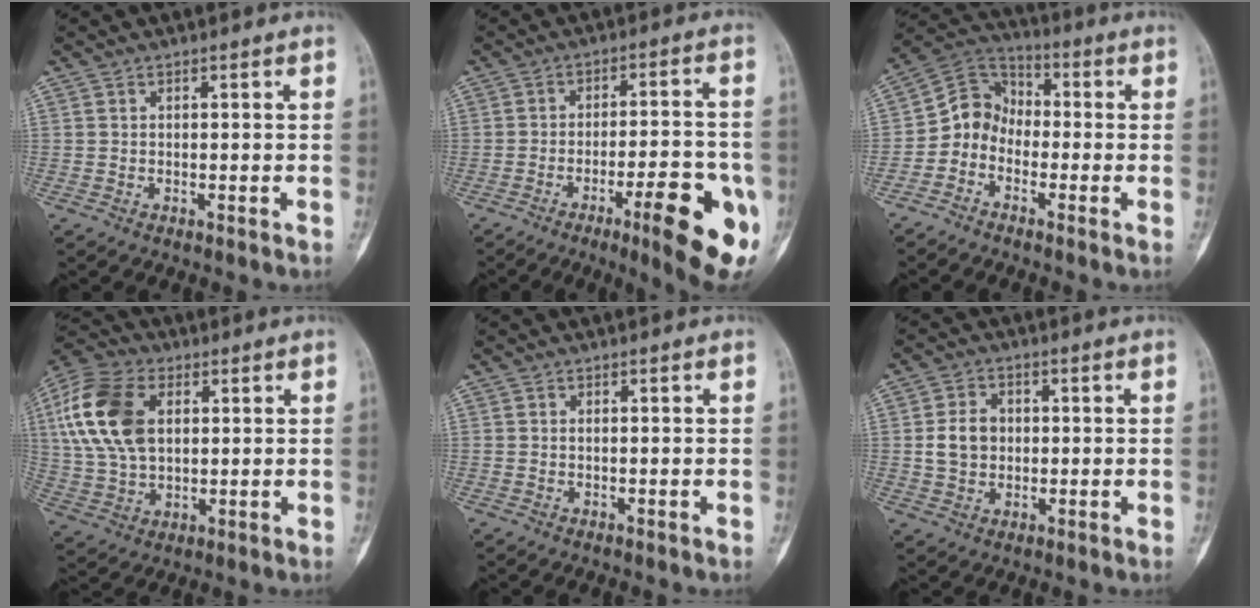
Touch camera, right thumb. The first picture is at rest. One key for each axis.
{"total": 15.4, "fx": -6.2, "fy": 3.5, "fz": 13.6, "tx": -0.166, "ty": 0.014, "tz": -0.080}
{"total": 7.7, "fx": -2.9, "fy": 6.5, "fz": 3.0, "tx": -0.034, "ty": 0.054, "tz": -0.073}
{"total": 16.8, "fx": 4.0, "fy": 10.6, "fz": 12.4, "tx": -0.256, "ty": 0.008, "tz": 0.074}
{"total": 0.0}
{"total": 6.1, "fx": 0.3, "fy": 4.9, "fz": 3.7, "tx": -0.053, "ty": 0.006, "tz": 0.006}